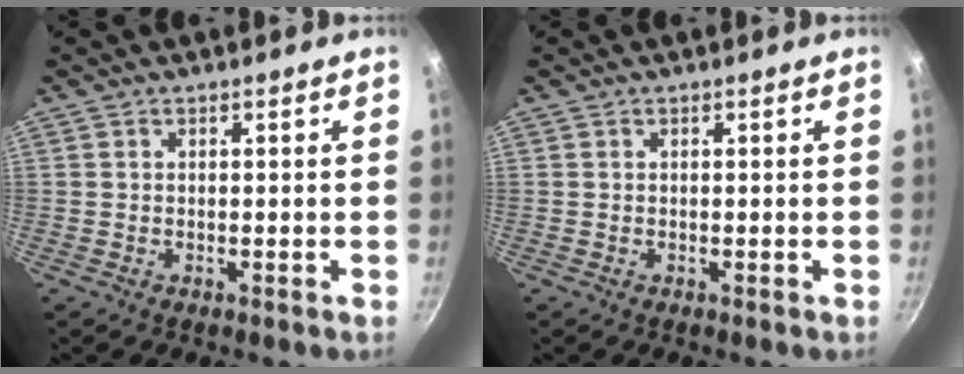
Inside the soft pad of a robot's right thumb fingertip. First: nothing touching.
{"total": 0.0}